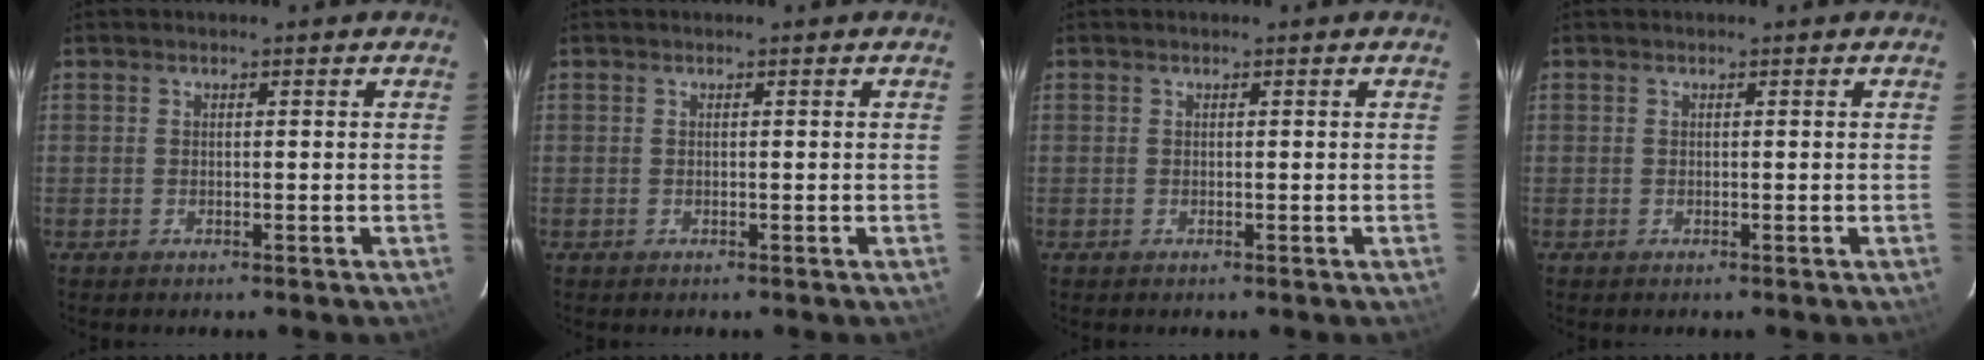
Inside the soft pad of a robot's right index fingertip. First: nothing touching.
{"total": 0.0}
{"total": 0.0}
{"total": 0.0}